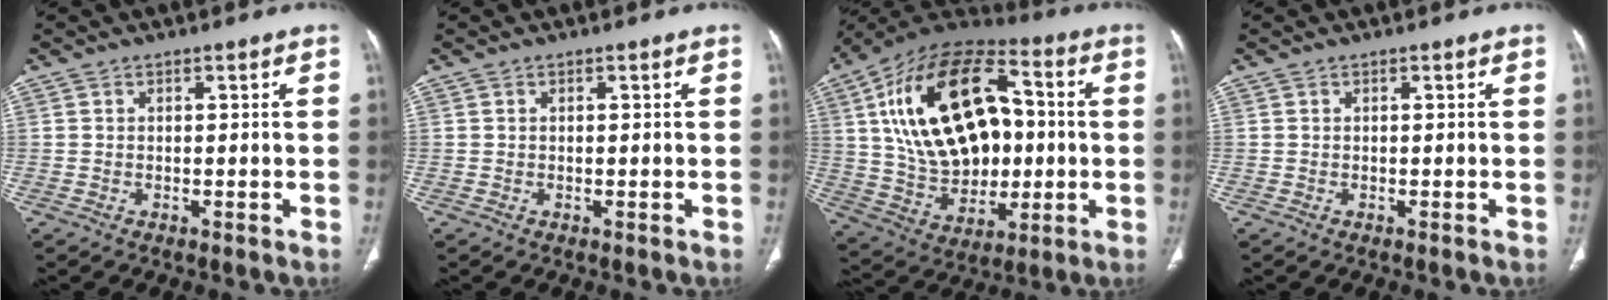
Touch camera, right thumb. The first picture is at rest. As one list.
[{"total": 0.0}, {"total": 27.4, "force": [3.5, 17.1, 21.2], "torque": [-0.341, 0.012, 0.066]}, {"total": 0.0}]